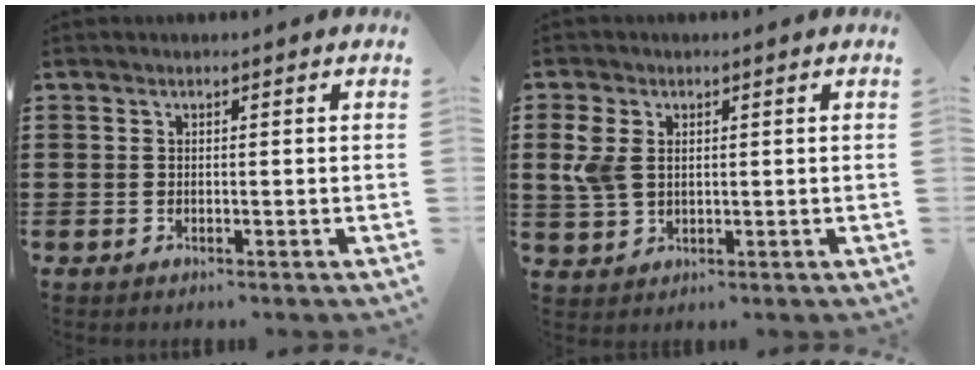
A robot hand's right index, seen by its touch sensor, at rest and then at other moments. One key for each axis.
{"total": 4.4, "fx": 1.3, "fy": 2.9, "fz": 3.1, "tx": -0.083, "ty": 0.005, "tz": 0.019}